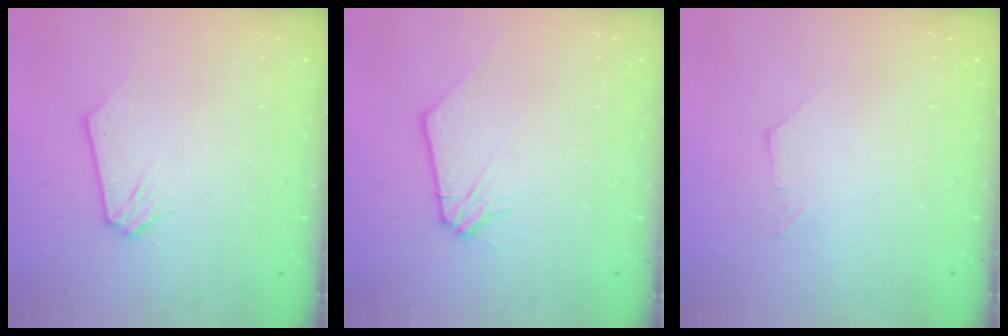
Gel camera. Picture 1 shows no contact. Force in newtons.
{"total": 1.2, "press": 1.2, "slide": 0.1}
{"total": 0.0}